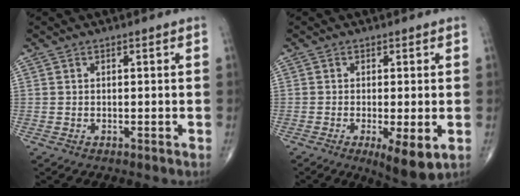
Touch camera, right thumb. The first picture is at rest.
{"total": 7.1, "force": [-2.1, 1.9, 6.5], "torque": [-0.102, -0.021, -0.031]}